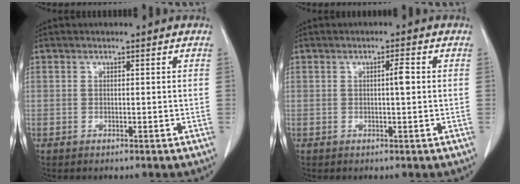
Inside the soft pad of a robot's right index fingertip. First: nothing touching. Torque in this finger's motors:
{"motor_torque": [0.28, -0.01, 0.03, 0.02]}